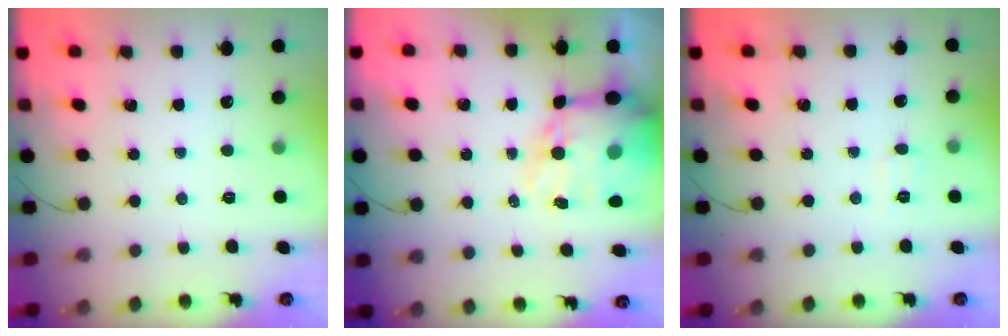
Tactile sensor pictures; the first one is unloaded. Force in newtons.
{"total": 17.5, "press": 17.0, "slide": 4.2}
{"total": 4.2, "press": 4.0, "slide": 1.3}